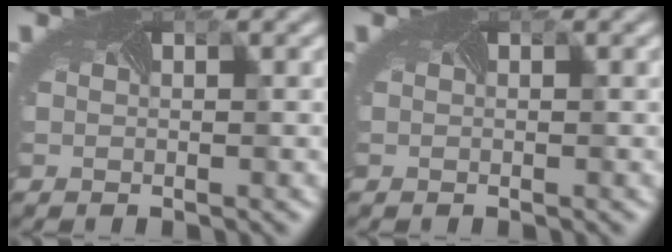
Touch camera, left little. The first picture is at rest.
{"total": 0.0}